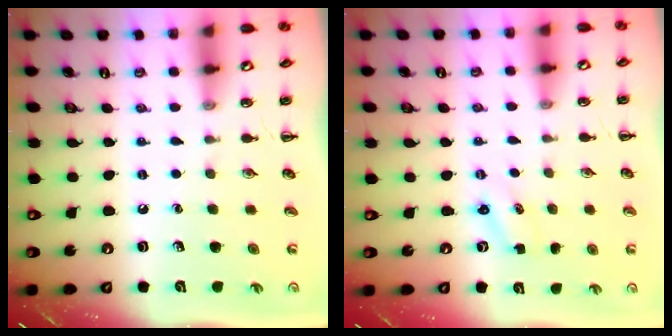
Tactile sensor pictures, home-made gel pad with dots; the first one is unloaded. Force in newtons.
{"total": 1.9, "press": 1.8, "slide": 0.6}